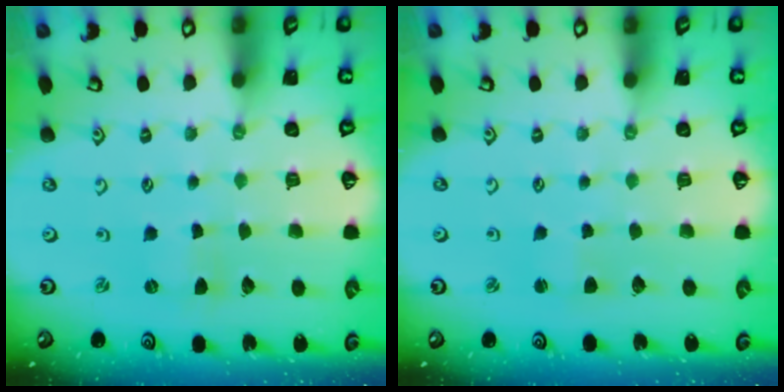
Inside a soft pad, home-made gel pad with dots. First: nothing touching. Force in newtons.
{"total": 1.2, "press": 1.1, "slide": 0.1}